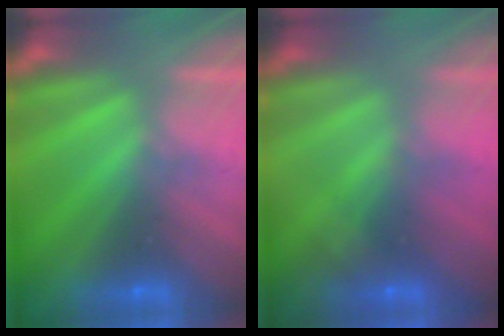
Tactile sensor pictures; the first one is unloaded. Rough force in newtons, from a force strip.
{"total": 1.8}